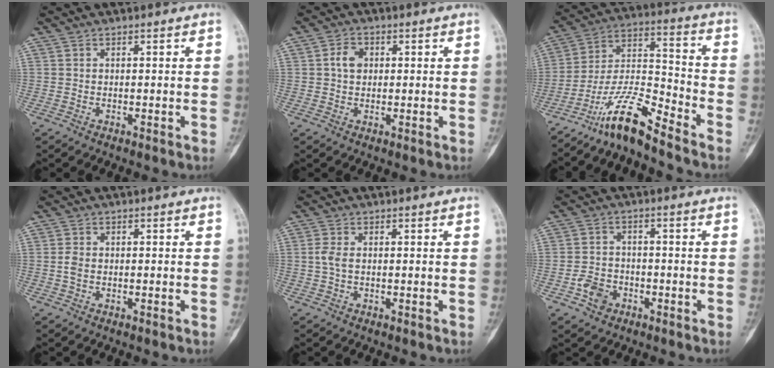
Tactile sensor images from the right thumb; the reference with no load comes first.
{"total": 3.6, "force": [0.6, 2.8, 2.2], "torque": [-0.032, 0.006, 0.007]}
{"total": 12.0, "force": [-9.8, 1.5, 6.8], "torque": [-0.136, 0.084, -0.189]}
{"total": 1.9, "force": [-0.3, 1.2, 1.4], "torque": [-0.037, 0.005, -0.009]}
{"total": 2.1, "force": [0.0, 1.1, 1.8], "torque": [-0.048, 0.002, -0.003]}
{"total": 4.9, "force": [-2.3, 3.8, 2.0], "torque": [-0.024, 0.018, -0.039]}